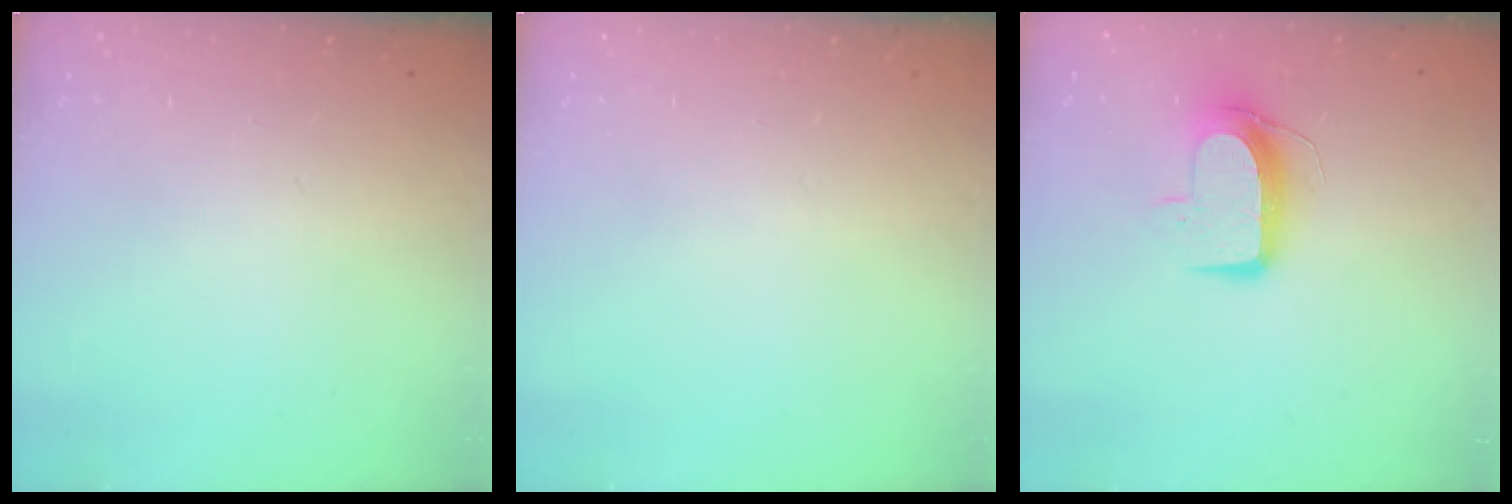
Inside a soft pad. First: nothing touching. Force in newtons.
{"total": 0.0}
{"total": 9.6, "press": 9.6, "slide": 0.7}